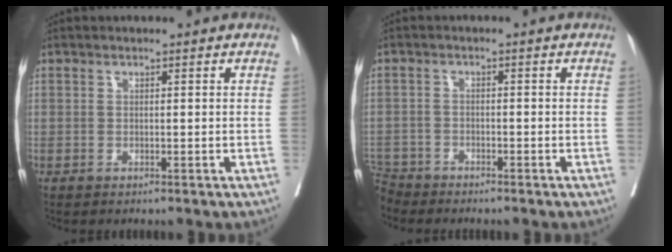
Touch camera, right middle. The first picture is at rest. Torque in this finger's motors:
{"motor_torque": [1.04, -1.10, 0.41, 0.02]}